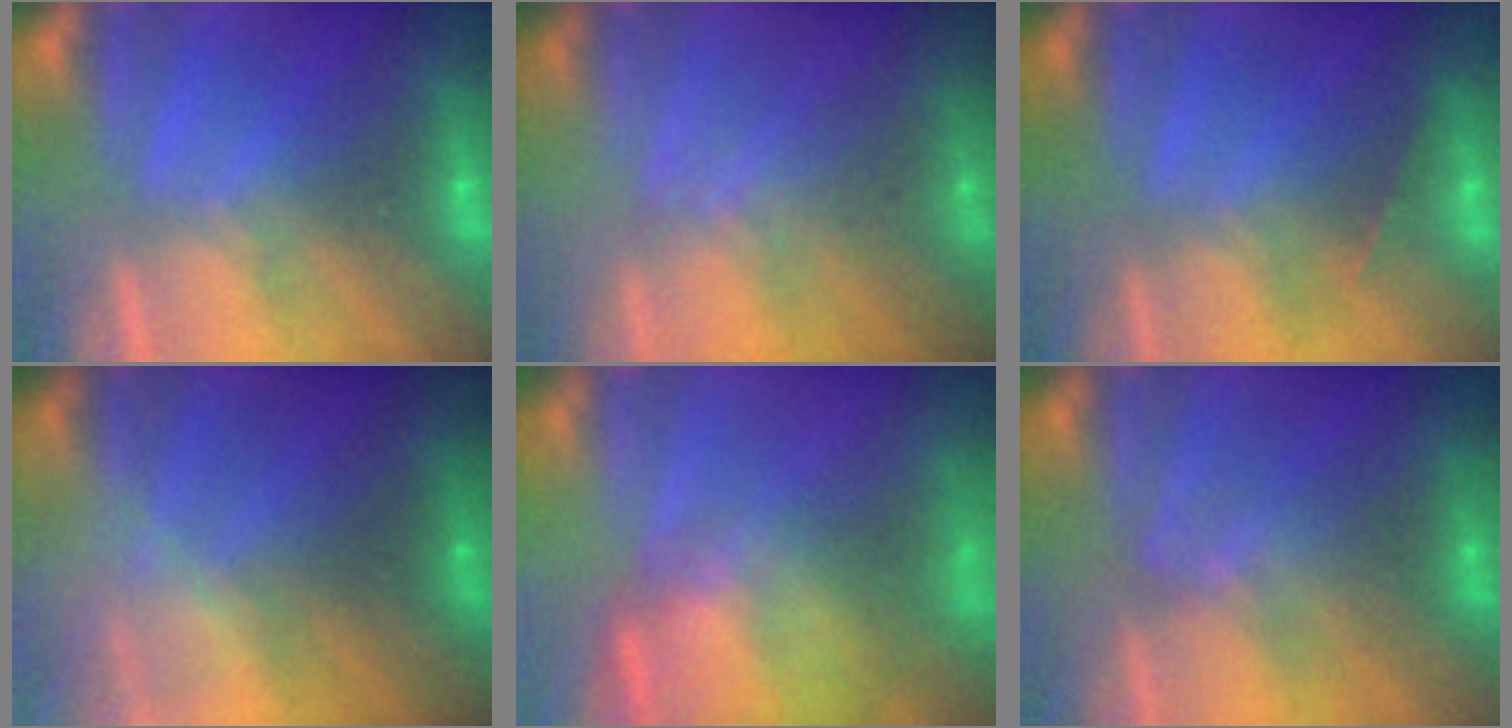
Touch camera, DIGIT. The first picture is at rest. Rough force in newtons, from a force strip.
{"total": 2.4}
{"total": 1.5}
{"total": 2.5}
{"total": 6.1}
{"total": 2.2}